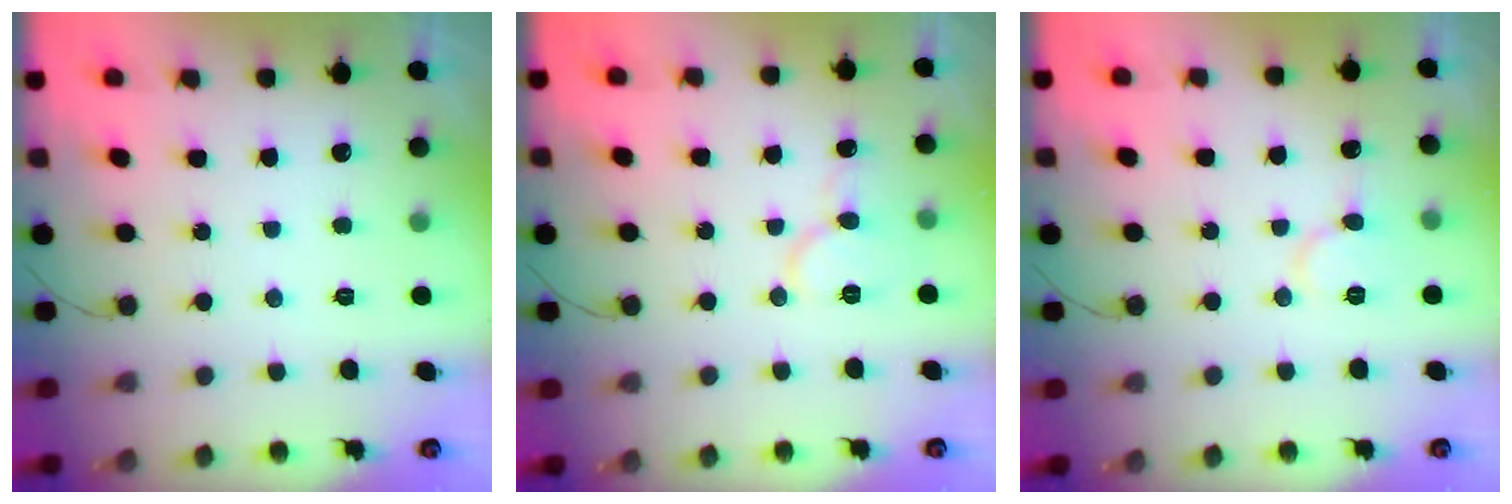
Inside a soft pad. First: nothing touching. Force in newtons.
{"total": 7.6, "press": 7.5, "slide": 0.8}
{"total": 6.7, "press": 6.7, "slide": 0.7}